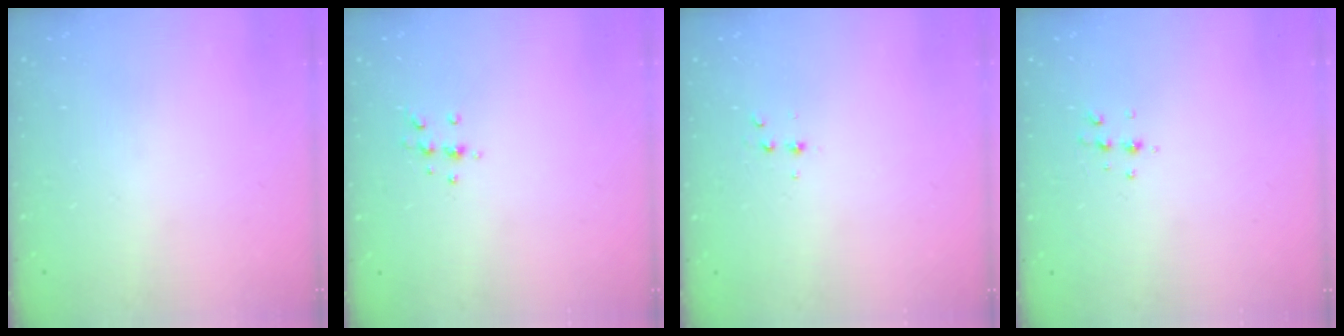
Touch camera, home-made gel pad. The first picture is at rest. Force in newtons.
{"total": 6.2, "press": 6.1, "slide": 0.8}
{"total": 4.0, "press": 3.9, "slide": 1.0}
{"total": 4.7, "press": 4.6, "slide": 1.0}